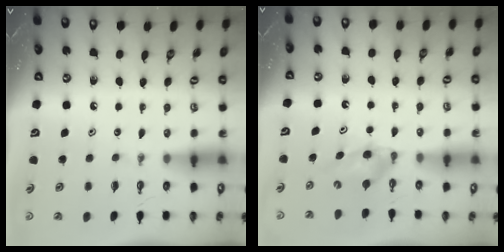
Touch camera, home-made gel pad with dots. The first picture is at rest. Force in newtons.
{"total": 3.7, "press": 3.1, "slide": 2.1}